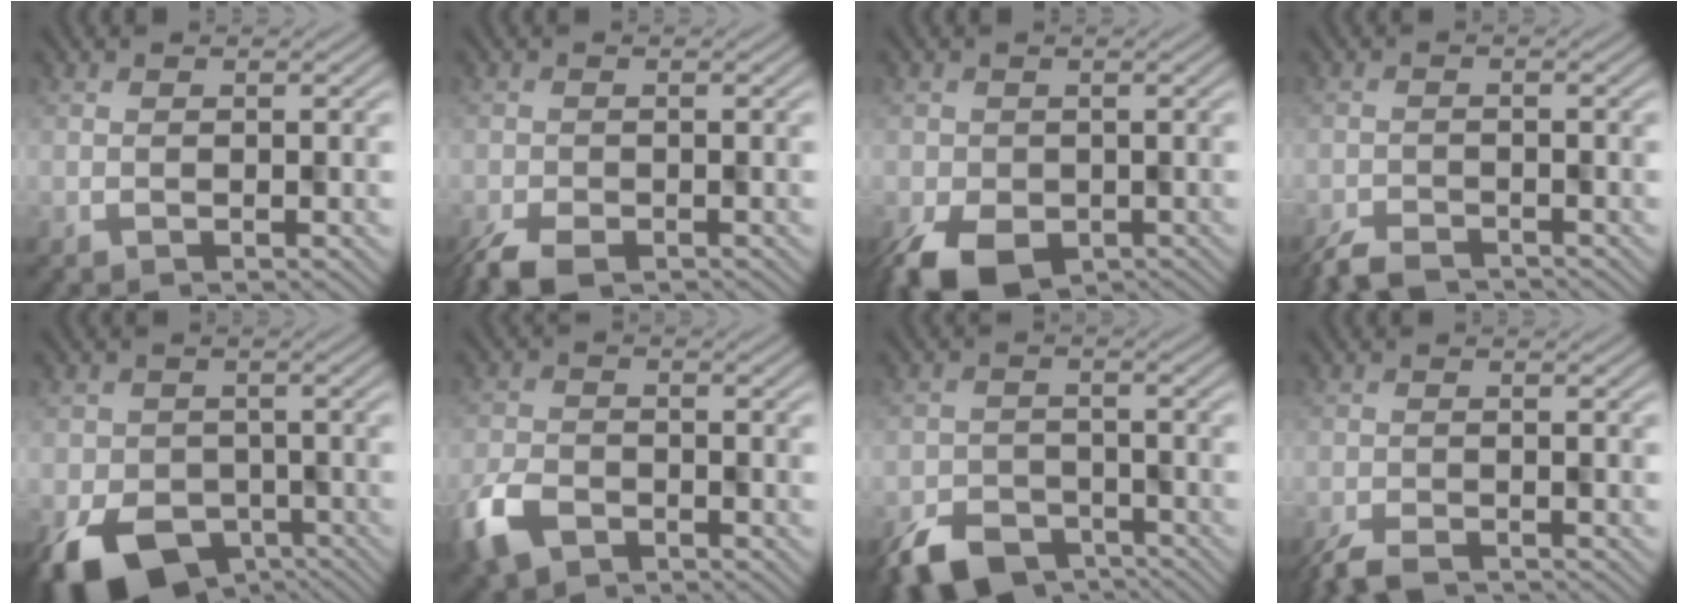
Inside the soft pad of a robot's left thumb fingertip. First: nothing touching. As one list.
[{"total": 4.5, "force": [-3.4, 1.9, 2.3], "torque": [-0.046, -0.020, -0.057]}, {"total": 7.2, "force": [-4.0, 4.3, 4.3], "torque": [-0.087, -0.033, -0.053]}, {"total": 3.9, "force": [-3.7, 0.8, 1.0], "torque": [-0.022, -0.015, -0.064]}, {"total": 9.0, "force": [-4.9, 6.2, 4.3], "torque": [-0.088, -0.037, -0.071]}, {"total": 5.5, "force": [-3.9, 3.1, 2.2], "torque": [-0.052, -0.014, -0.079]}, {"total": 6.8, "force": [-5.3, 3.4, 2.5], "torque": [-0.044, -0.020, -0.086]}, {"total": 3.9, "force": [-3.4, 0.8, 1.5], "torque": [-0.031, -0.015, -0.059]}]